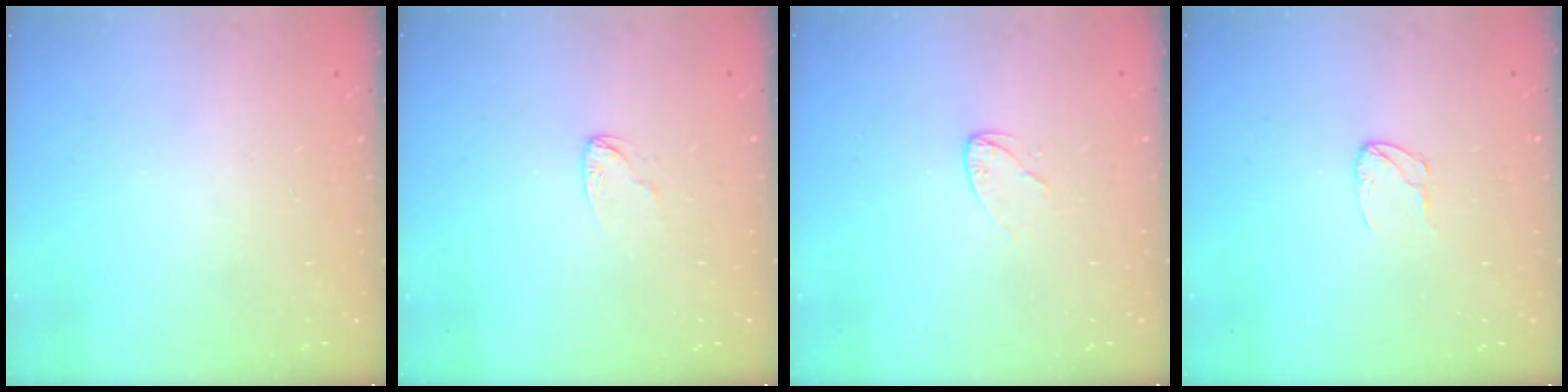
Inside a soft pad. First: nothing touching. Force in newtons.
{"total": 2.4, "press": 2.4, "slide": 0.2}
{"total": 3.2, "press": 3.1, "slide": 0.3}
{"total": 3.9, "press": 3.9, "slide": 0.3}